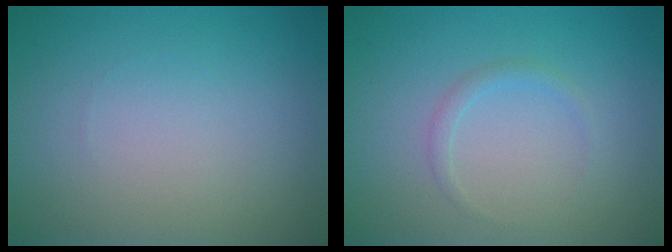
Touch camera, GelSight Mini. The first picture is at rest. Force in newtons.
{"total": 1.0, "press": 1.0, "slide": 0.0}